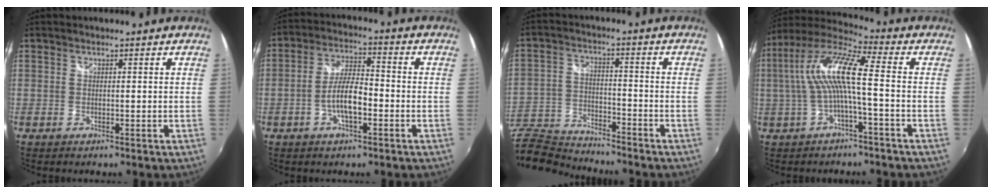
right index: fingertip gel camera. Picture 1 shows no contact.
{"total": 7.2, "force": [-2.6, 2.3, 6.3], "torque": [-0.128, 0.007, -0.046]}
{"total": 14.9, "force": [-13.4, 4.4, 5.0], "torque": [-0.137, -0.012, -0.245]}
{"total": 11.6, "force": [-0.6, 1.5, 11.5], "torque": [-0.228, 0.016, -0.011]}